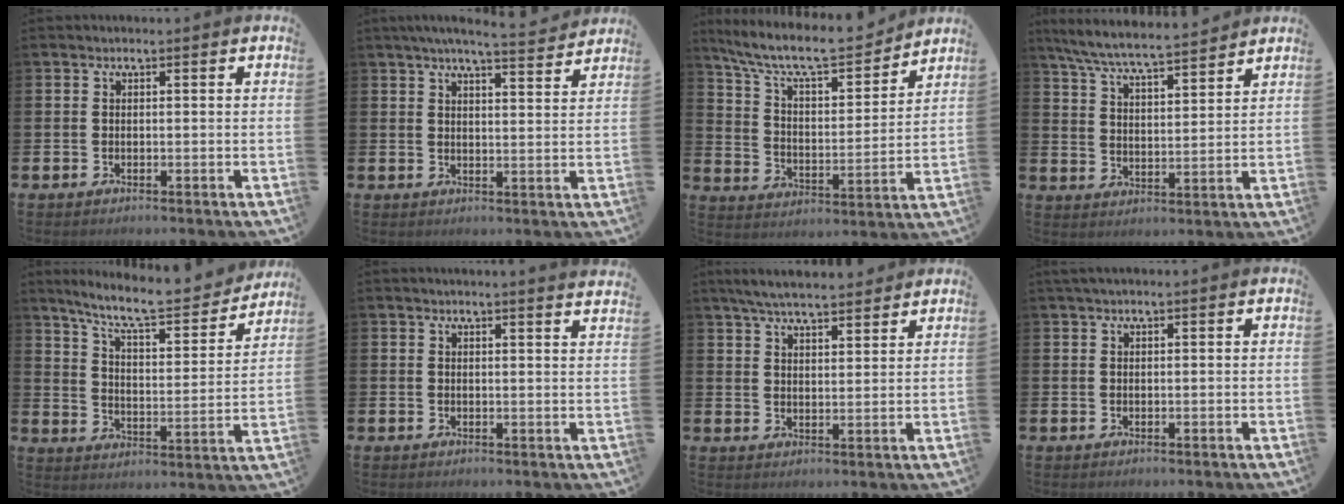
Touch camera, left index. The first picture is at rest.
{"total": 5.5, "force": [5.1, -0.2, 1.9], "torque": [-0.039, -0.026, 0.087]}
{"total": 9.6, "force": [8.7, 2.1, 3.5], "torque": [-0.102, -0.061, 0.148]}
{"total": 7.1, "force": [6.8, 0.1, 2.2], "torque": [-0.070, -0.042, 0.119]}
{"total": 9.6, "force": [8.5, 1.6, 4.2], "torque": [-0.101, -0.057, 0.141]}
{"total": 2.0, "force": [1.9, -0.4, 0.1], "torque": [0.002, -0.013, 0.034]}
{"total": 5.8, "force": [5.5, 0.8, 1.5], "torque": [-0.043, -0.019, 0.101]}
{"total": 1.0, "force": [0.8, 0.1, 0.6], "torque": [-0.009, 0.002, 0.014]}